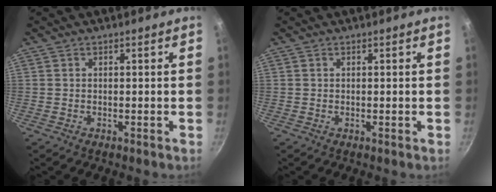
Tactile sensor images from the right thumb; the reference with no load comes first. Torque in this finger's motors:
{"motor_torque": [1.54, 1.47, -0.15, -0.16, 0.07]}